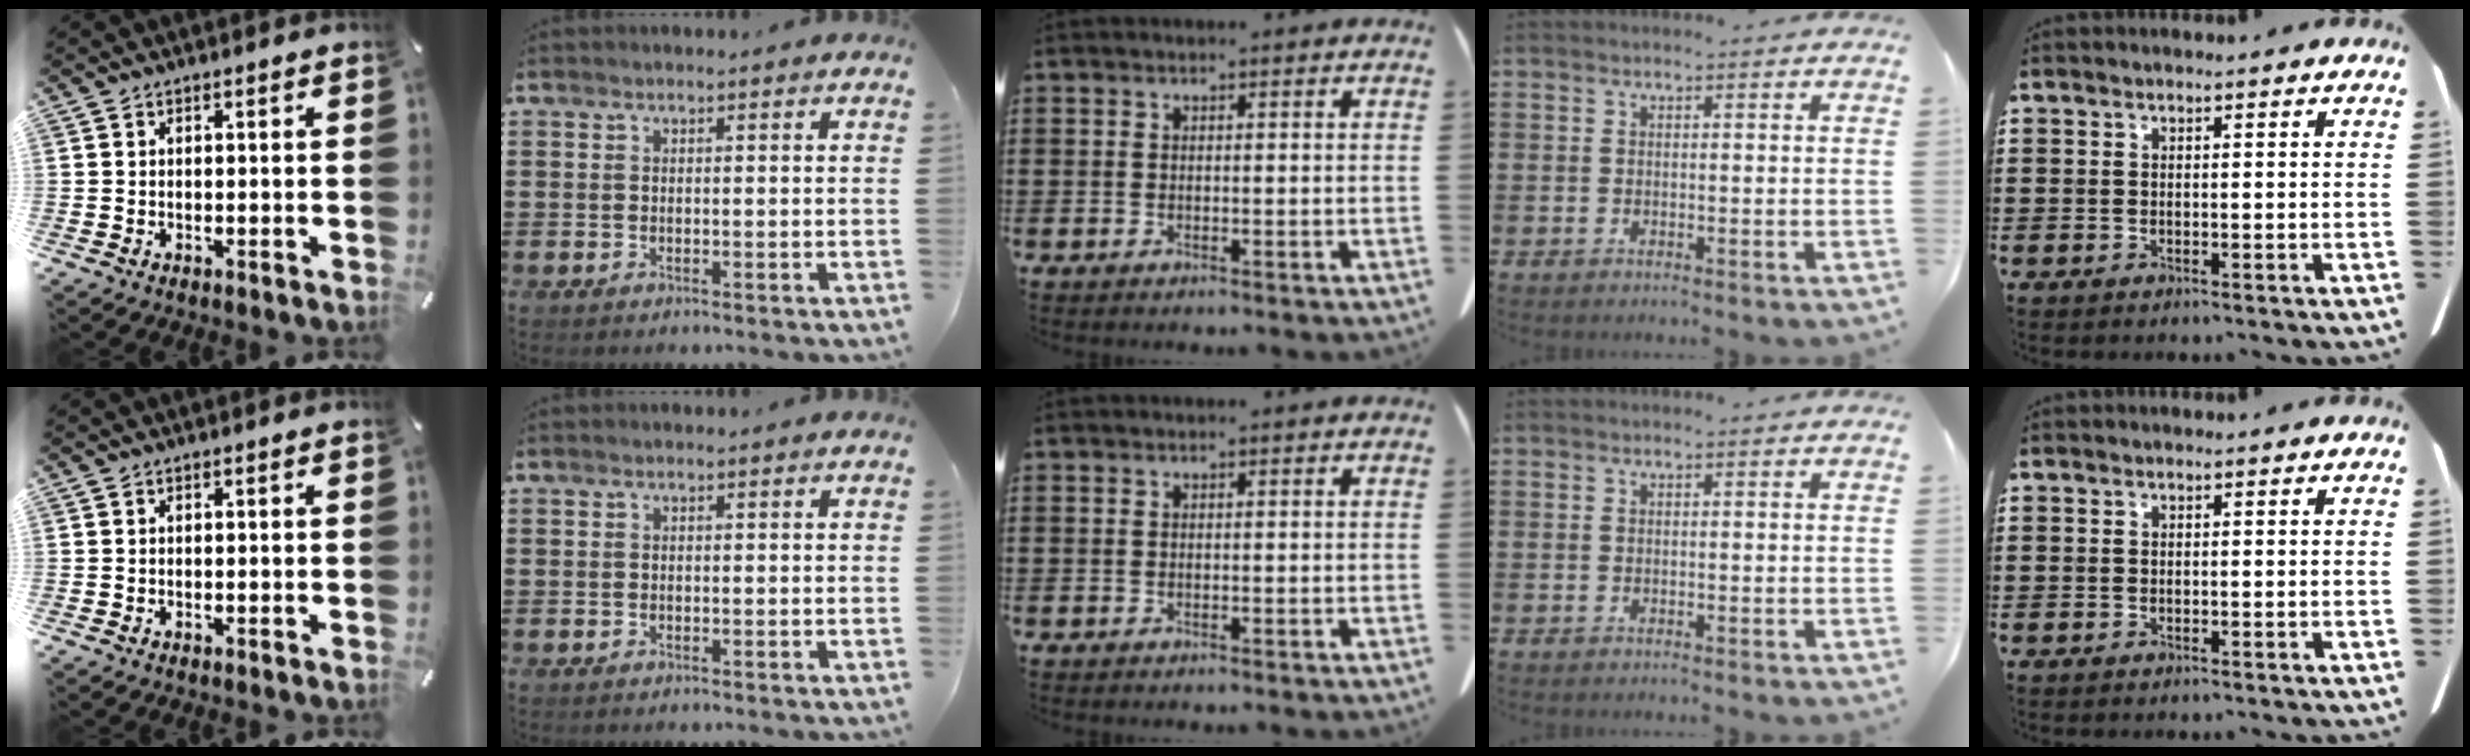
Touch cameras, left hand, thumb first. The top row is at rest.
{}